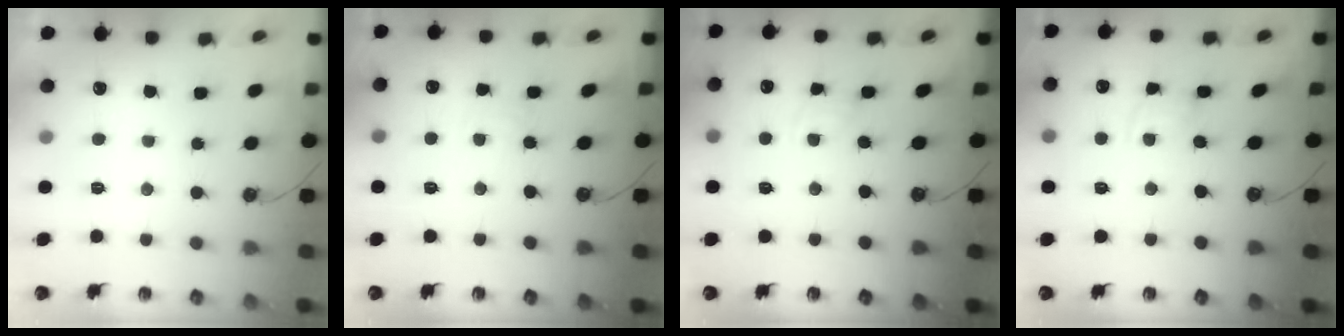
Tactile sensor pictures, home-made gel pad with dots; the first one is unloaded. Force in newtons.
{"total": 2.2, "press": 2.2, "slide": 0.4}
{"total": 2.1, "press": 2.1, "slide": 0.4}
{"total": 2.1, "press": 2.1, "slide": 0.3}